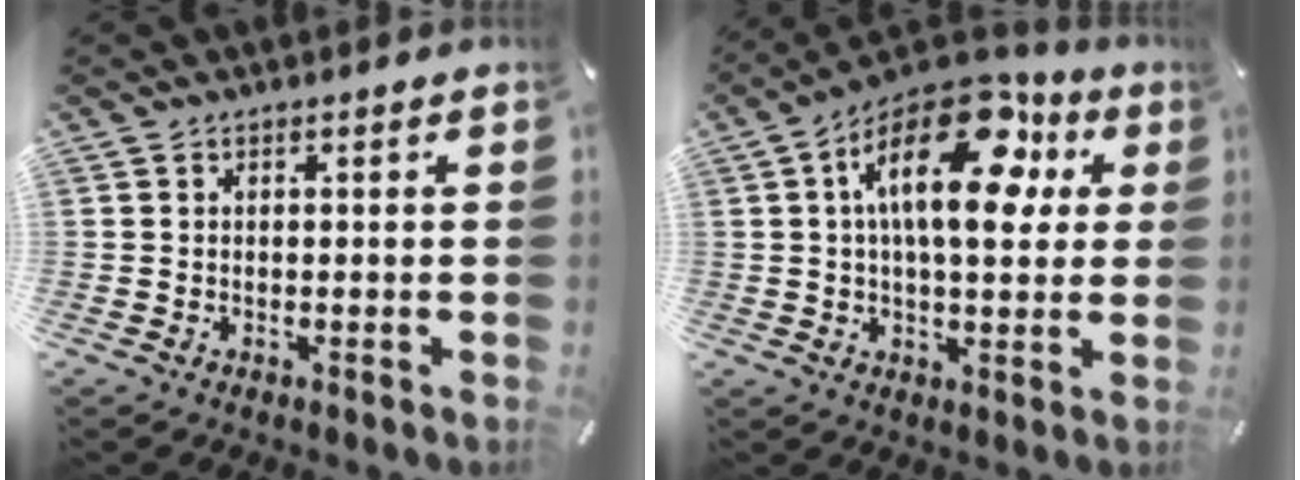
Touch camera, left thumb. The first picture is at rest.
{"total": 21.1, "force": [7.1, 10.6, 16.8], "torque": [-0.281, -0.027, 0.113]}